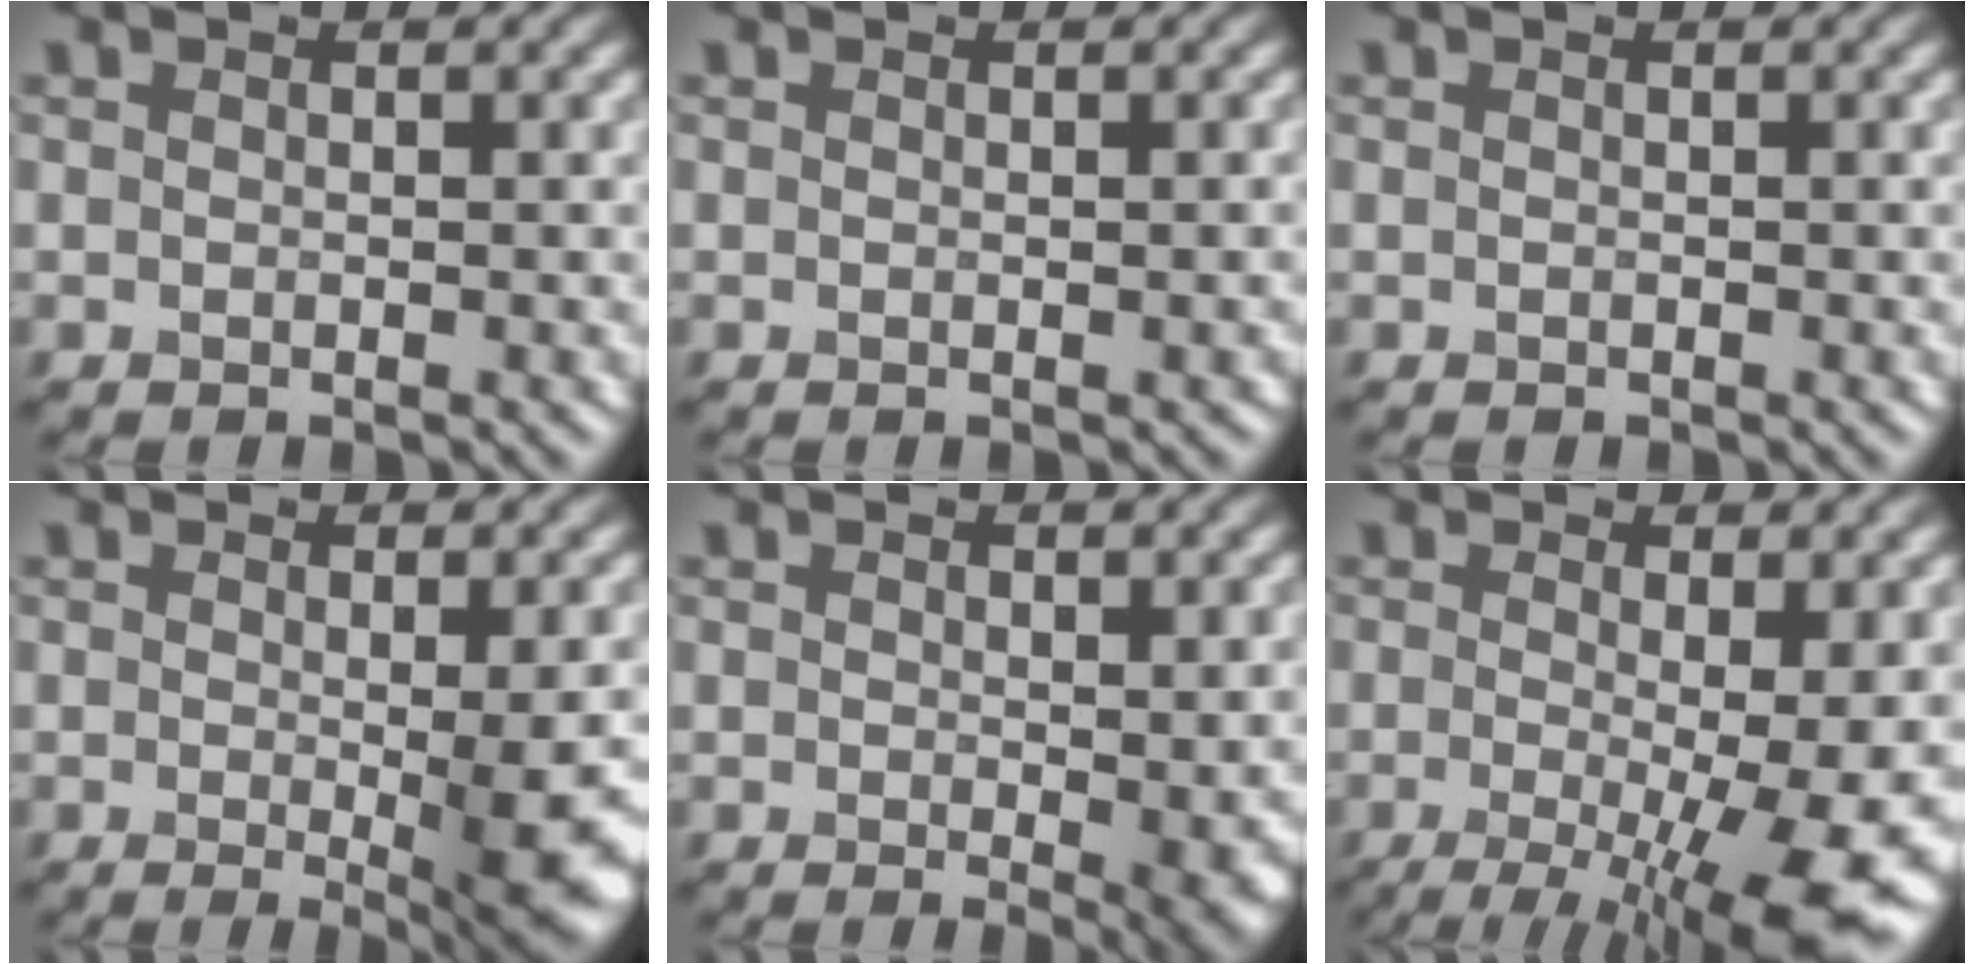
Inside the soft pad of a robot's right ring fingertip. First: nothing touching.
{"total": 0.0}
{"total": 0.0}
{"total": 5.3, "force": [-0.6, 0.8, 5.2], "torque": [-0.076, -0.013, -0.006]}
{"total": 2.5, "force": [0.0, 0.4, 2.4], "torque": [-0.029, -0.011, -0.001]}
{"total": 11.5, "force": [-2.6, 3.3, 10.7], "torque": [-0.157, -0.020, -0.029]}